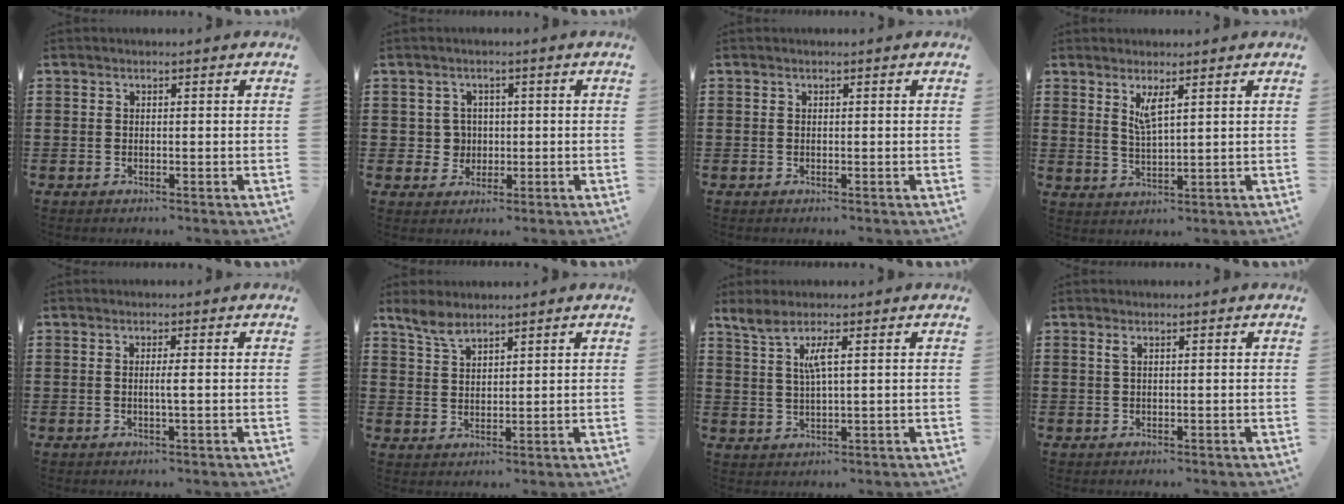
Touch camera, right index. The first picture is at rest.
{"total": 3.2, "force": [-0.1, 3.1, 1.1], "torque": [-0.034, 0.006, -0.004]}
{"total": 0.0}
{"total": 3.3, "force": [2.0, 0.6, 2.6], "torque": [-0.056, 0.001, 0.035]}
{"total": 1.6, "force": [-0.1, -0.2, 1.6], "torque": [-0.030, -0.007, -0.003]}
{"total": 3.7, "force": [2.9, 1.4, 1.8], "torque": [-0.044, 0.003, 0.055]}
{"total": 3.8, "force": [1.6, 0.4, 3.4], "torque": [-0.072, 0.000, 0.027]}
{"total": 0.8, "force": [0.3, 0.1, 0.7], "torque": [-0.016, 0.002, 0.006]}